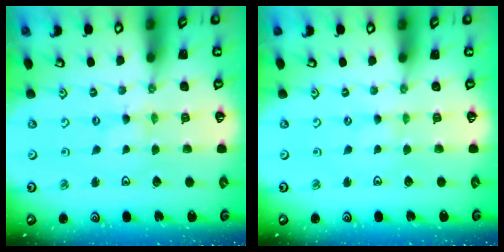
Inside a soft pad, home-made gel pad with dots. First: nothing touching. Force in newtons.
{"total": 0.0}